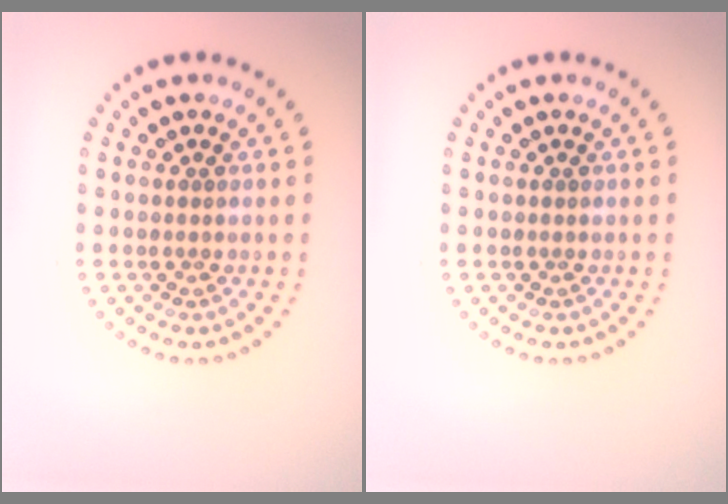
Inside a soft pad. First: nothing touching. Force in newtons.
{"total": 0.0}